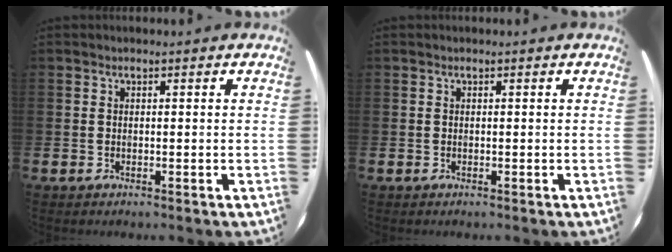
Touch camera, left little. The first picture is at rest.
{"total": 0.0}